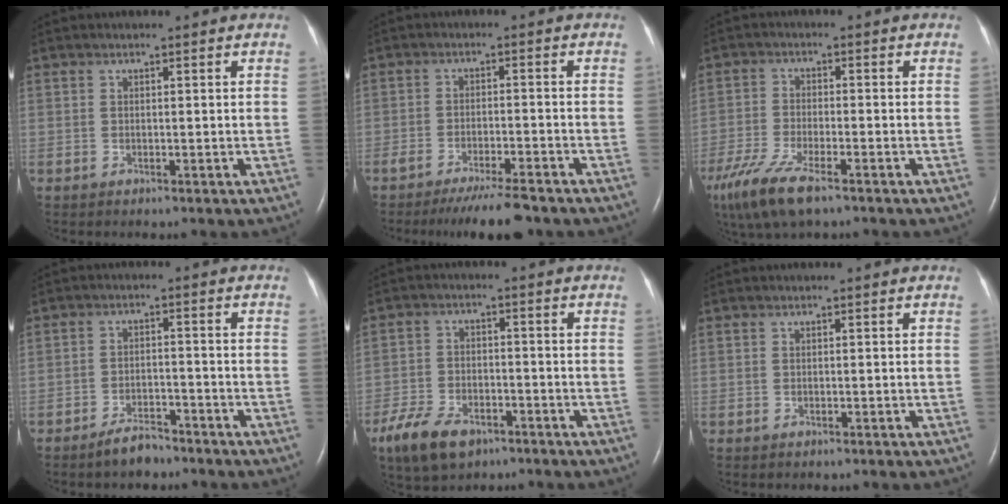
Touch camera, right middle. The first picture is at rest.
{"total": 8.0, "force": [-6.8, 0.6, 4.3], "torque": [-0.066, -0.019, -0.106]}
{"total": 10.1, "force": [-6.8, 2.3, 7.1], "torque": [-0.146, -0.025, -0.121]}
{"total": 4.0, "force": [-3.5, 1.2, 1.6], "torque": [-0.036, -0.001, -0.059]}
{"total": 9.3, "force": [-6.1, 4.7, 5.2], "torque": [-0.107, -0.010, -0.105]}
{"total": 0.0}